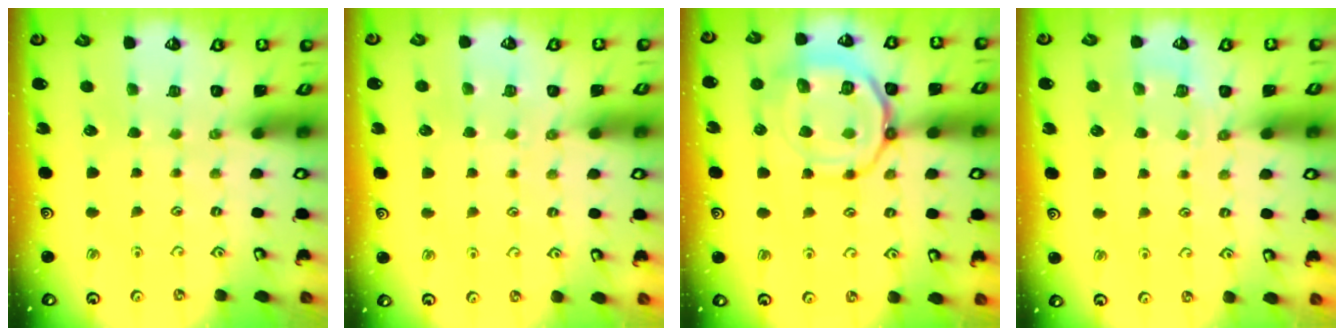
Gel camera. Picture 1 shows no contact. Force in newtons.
{"total": 3.4, "press": 3.3, "slide": 0.5}
{"total": 15.3, "press": 15.3, "slide": 1.4}
{"total": 6.0, "press": 5.8, "slide": 1.4}